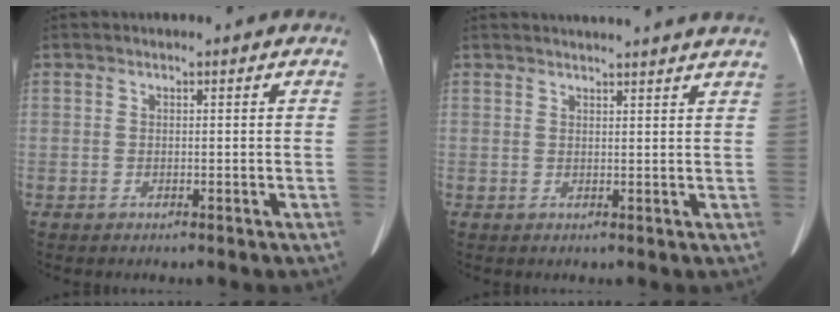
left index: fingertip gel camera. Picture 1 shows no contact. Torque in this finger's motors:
{"motor_torque": [0.64, -0.81, 0.07, 0.04]}